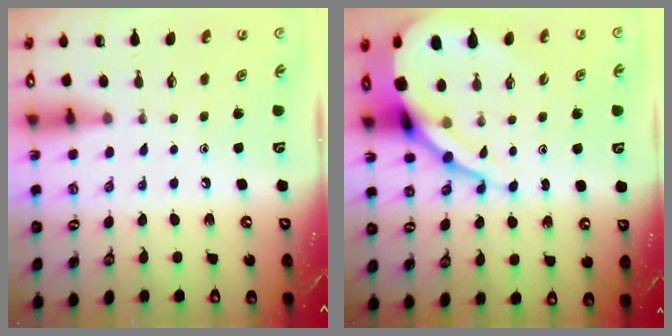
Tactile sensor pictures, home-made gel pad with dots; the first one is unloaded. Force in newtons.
{"total": 15.2, "press": 15.1, "slide": 1.5}